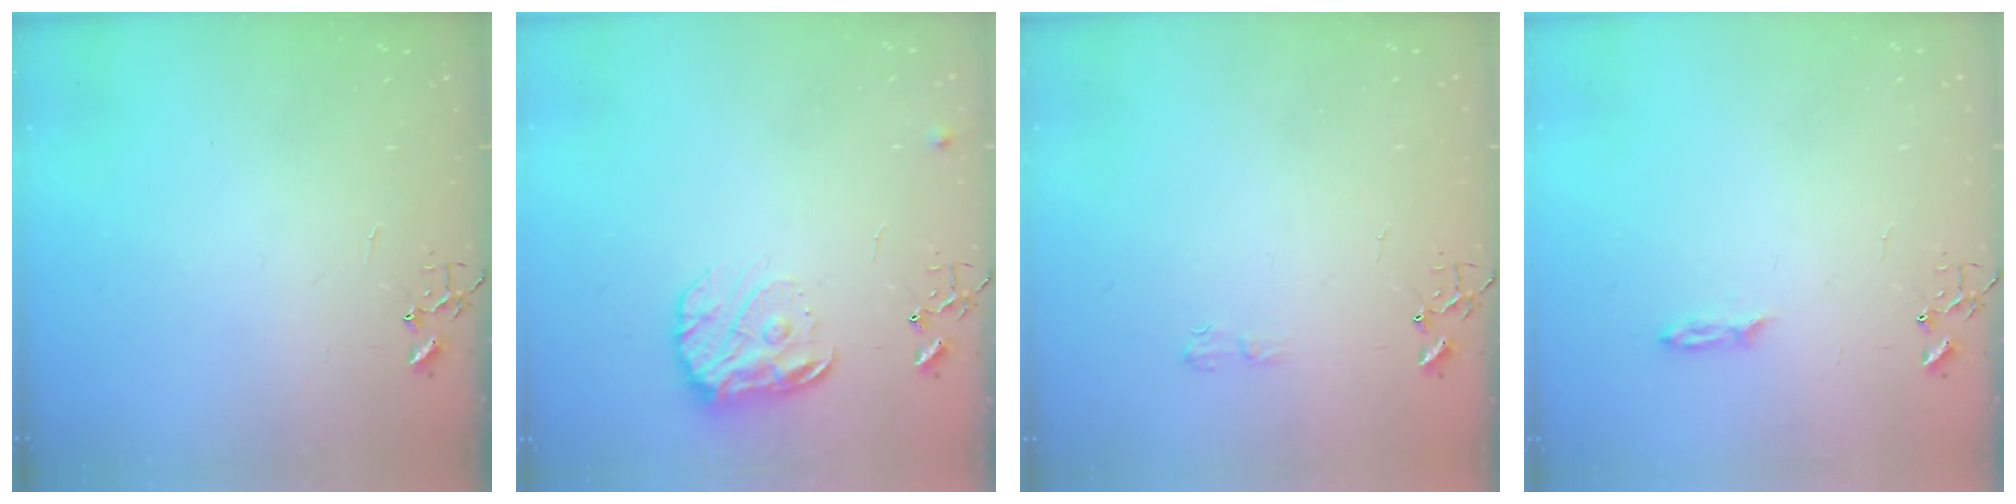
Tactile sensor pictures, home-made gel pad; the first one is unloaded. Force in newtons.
{"total": 12.7, "press": 12.6, "slide": 0.7}
{"total": 4.2, "press": 4.2, "slide": 0.5}
{"total": 3.2, "press": 3.2, "slide": 0.4}